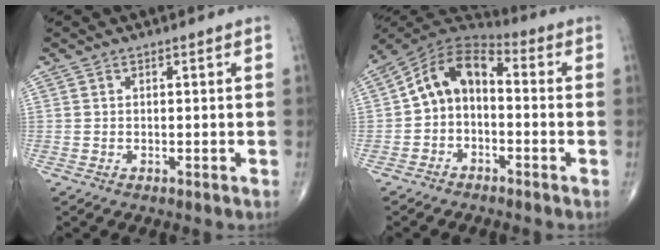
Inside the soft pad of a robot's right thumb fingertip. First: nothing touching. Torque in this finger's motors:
{"motor_torque": [-0.15, 0.58, 0.24, -0.05, 0.22]}